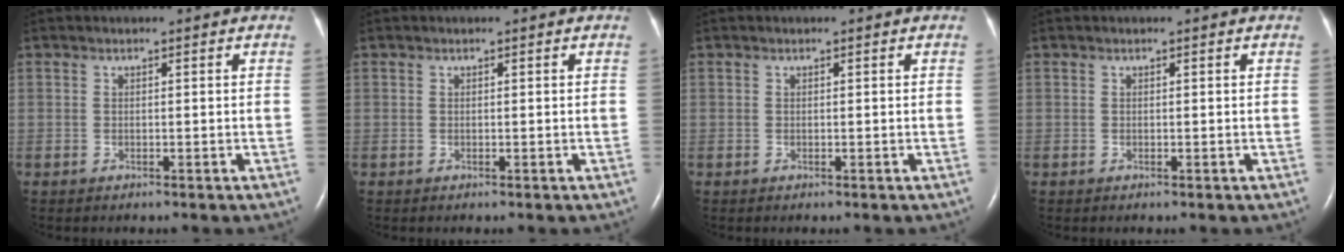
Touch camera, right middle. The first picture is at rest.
{"total": 0.0}
{"total": 0.0}
{"total": 0.0}